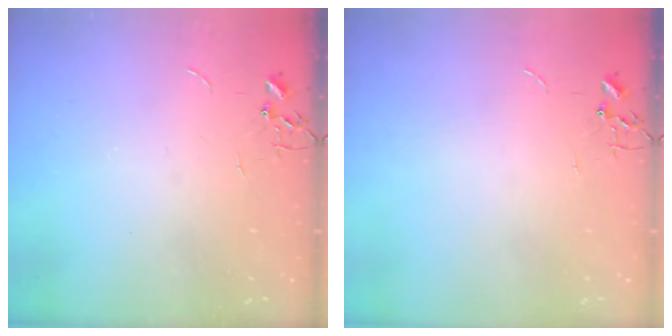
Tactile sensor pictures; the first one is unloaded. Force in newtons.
{"total": 0.0}